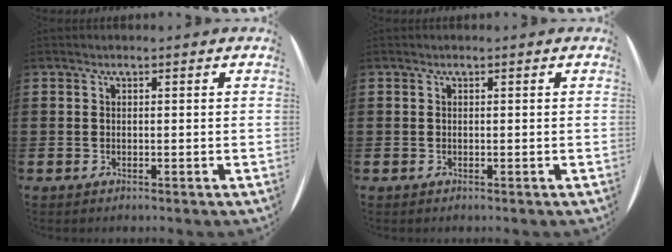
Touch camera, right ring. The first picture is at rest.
{"total": 0.0}